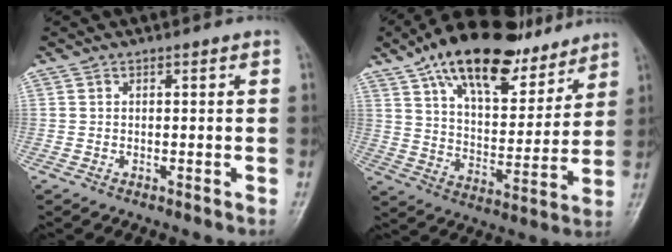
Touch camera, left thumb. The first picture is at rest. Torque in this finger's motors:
{"motor_torque": [1.34, 1.34, 1.38, -1.38, 0.40]}